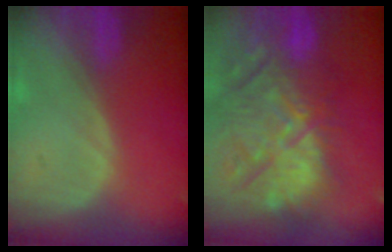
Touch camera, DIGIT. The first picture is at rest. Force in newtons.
{"total": 14.5, "press": 12.7, "slide": 7.0}